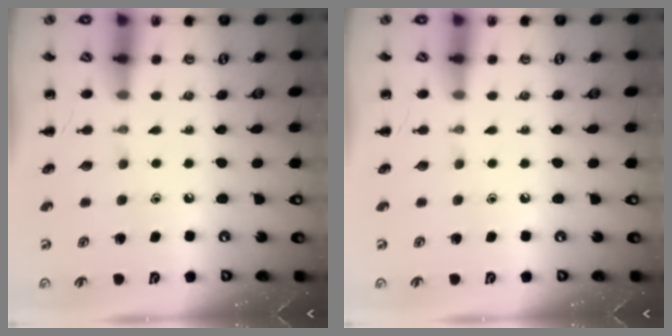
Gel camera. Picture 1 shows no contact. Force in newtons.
{"total": 0.0}